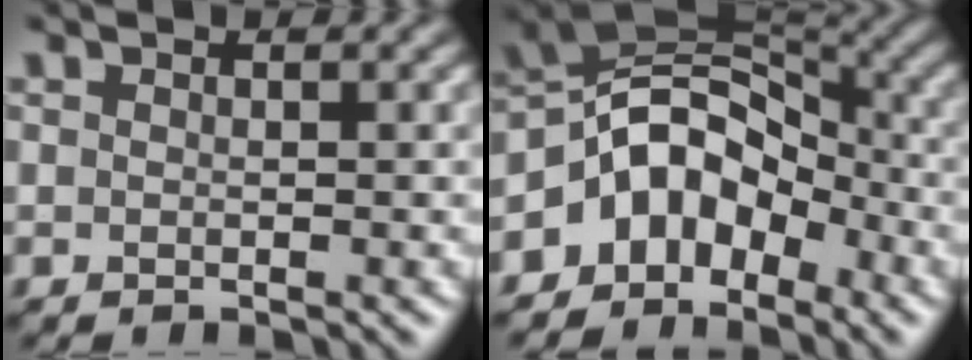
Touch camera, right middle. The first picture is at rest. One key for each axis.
{"total": 6.8, "fx": -3.2, "fy": 4.6, "fz": 3.8, "tx": -0.039, "ty": 0.018, "tz": -0.076}